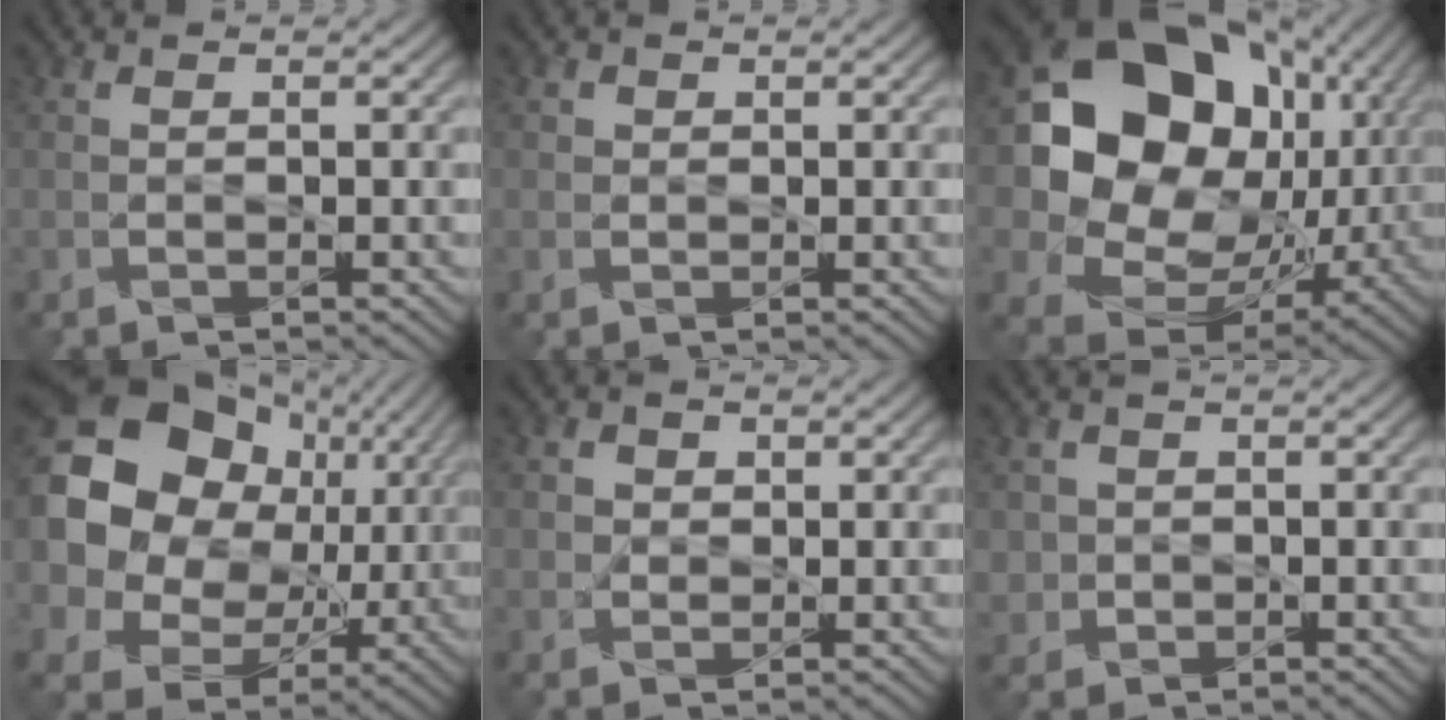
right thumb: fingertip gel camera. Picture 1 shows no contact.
{"total": 0.9, "force": [0.2, 0.8, 0.2], "torque": [-0.004, -0.003, 0.003]}
{"total": 22.3, "force": [4.9, 18.2, 11.9], "torque": [-0.316, 0.008, 0.116]}
{"total": 22.8, "force": [5.9, 19.2, 10.8], "torque": [-0.297, 0.028, 0.113]}
{"total": 1.8, "force": [0.3, 1.7, 0.6], "torque": [-0.014, -0.006, 0.001]}
{"total": 2.2, "force": [-0.1, 2.2, 0.1], "torque": [-0.008, -0.008, -0.004]}